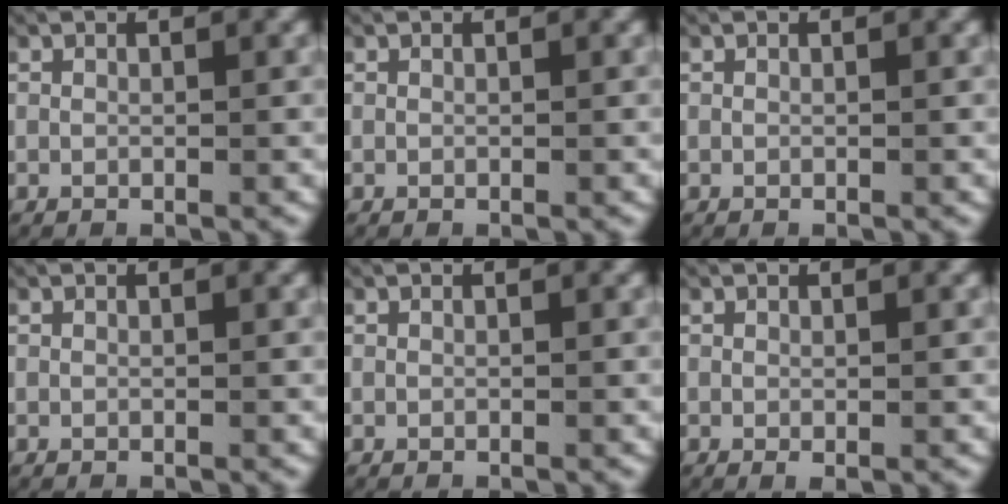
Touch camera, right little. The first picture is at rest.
{"total": 0.0}
{"total": 0.0}
{"total": 0.0}
{"total": 0.0}
{"total": 0.8, "force": [-0.3, 0.3, 0.7], "torque": [-0.015, -0.007, -0.002]}